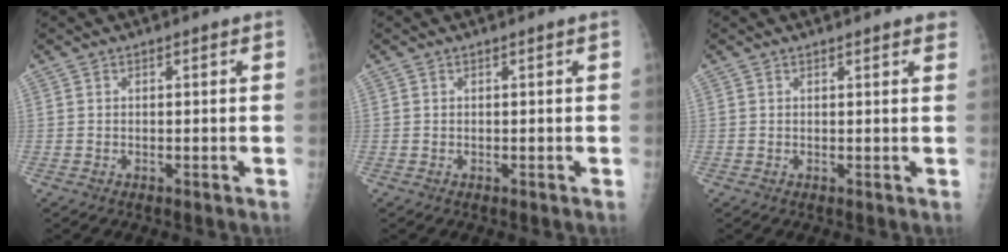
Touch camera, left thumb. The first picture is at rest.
{"total": 0.0}
{"total": 2.5, "force": [2.0, 0.4, 1.4], "torque": [-0.011, -0.001, 0.019]}